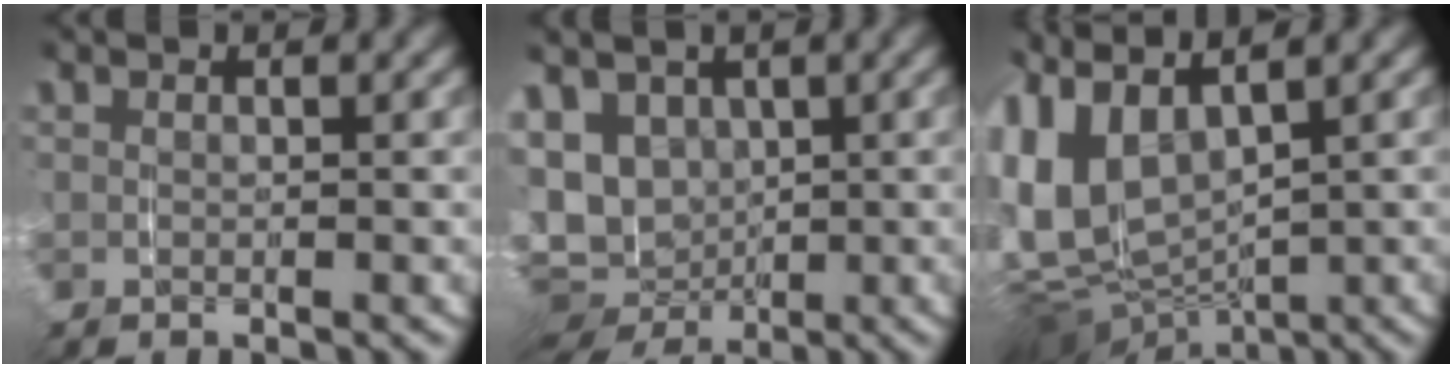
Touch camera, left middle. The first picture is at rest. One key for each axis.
{"total": 13.5, "fx": -2.2, "fy": 12.2, "fz": 5.1, "tx": -0.161, "ty": -0.063, "tz": -0.023}
{"total": 16.5, "fx": -1.5, "fy": 13.8, "fz": 8.9, "tx": -0.245, "ty": -0.053, "tz": -0.020}